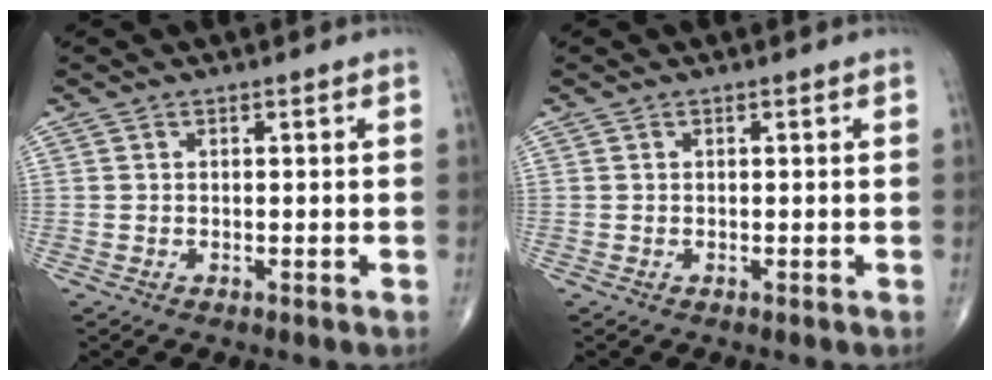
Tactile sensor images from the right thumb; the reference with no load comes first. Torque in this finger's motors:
{"motor_torque": [-0.11, 0.11, -0.13, -0.03, 0.01]}